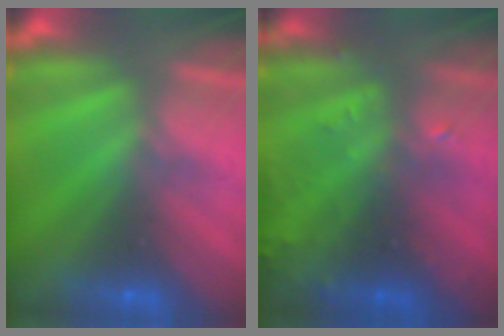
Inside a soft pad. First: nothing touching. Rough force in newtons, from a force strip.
{"total": 8.6}